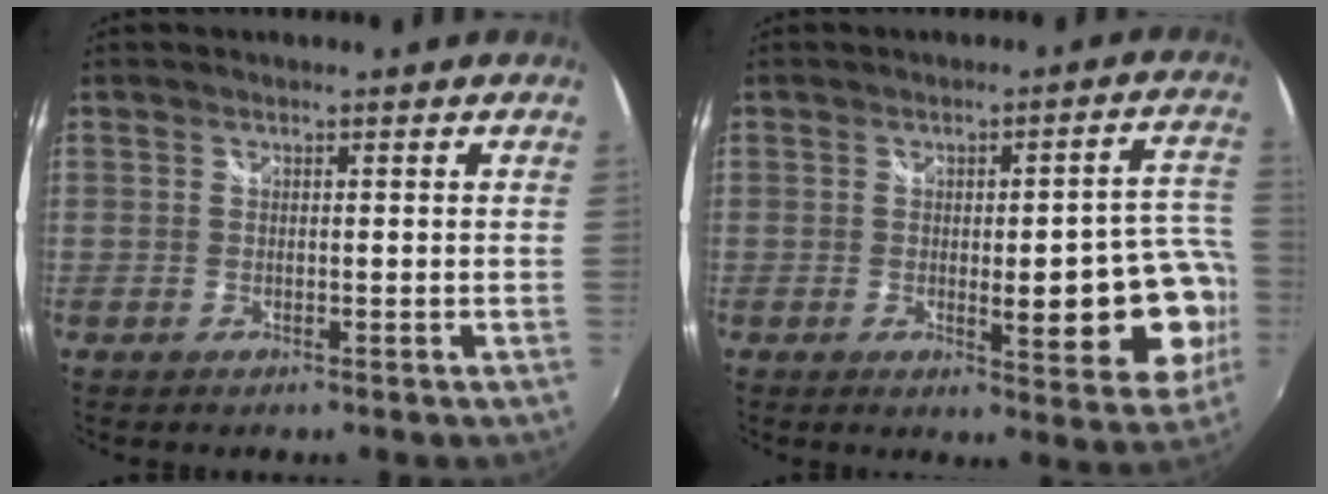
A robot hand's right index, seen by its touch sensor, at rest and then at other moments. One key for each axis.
{"total": 13.9, "fx": -3.5, "fy": 3.6, "fz": 13.0, "tx": -0.157, "ty": 0.002, "tz": -0.035}